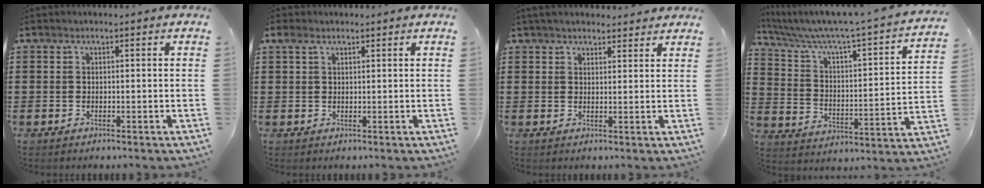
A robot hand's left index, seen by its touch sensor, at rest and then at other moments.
{"total": 1.5, "force": [0.7, 0.8, 1.0], "torque": [-0.022, 0.006, 0.013]}
{"total": 3.0, "force": [2.8, 0.5, 0.7], "torque": [-0.020, 0.000, 0.055]}
{"total": 5.3, "force": [4.4, 0.1, 3.0], "torque": [-0.079, -0.048, 0.065]}